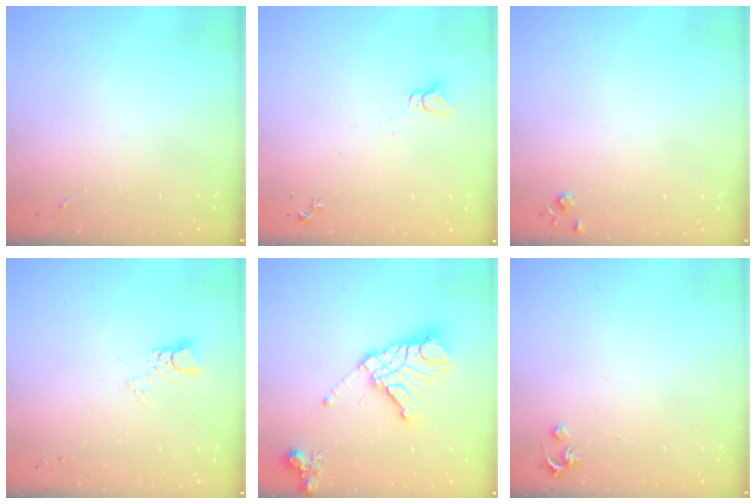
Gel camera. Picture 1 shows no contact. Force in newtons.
{"total": 2.2, "press": 2.2, "slide": 0.1}
{"total": 4.3, "press": 4.3, "slide": 0.7}
{"total": 3.6, "press": 3.6, "slide": 0.2}
{"total": 17.2, "press": 17.0, "slide": 2.4}
{"total": 3.2, "press": 3.2, "slide": 0.3}